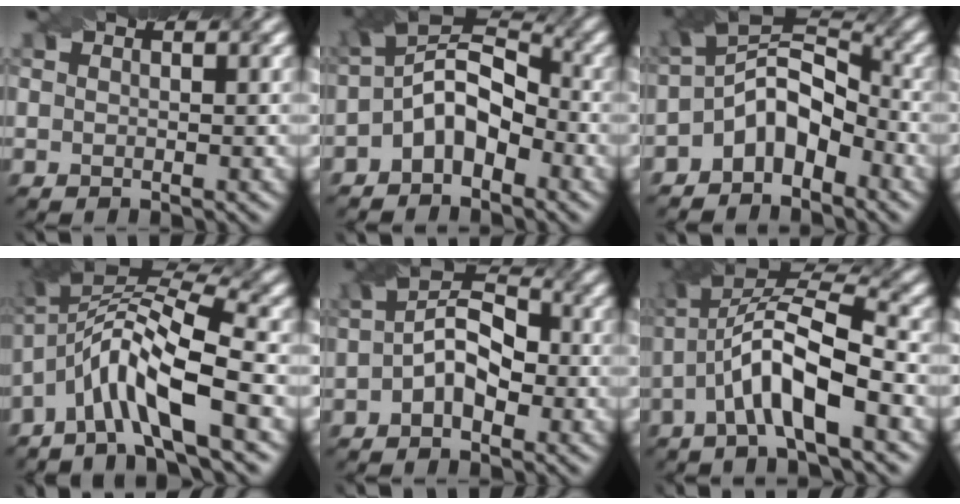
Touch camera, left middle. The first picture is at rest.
{"total": 6.0, "force": [-2.2, 3.5, 4.3], "torque": [-0.071, 0.016, -0.050]}
{"total": 6.4, "force": [-3.2, 3.6, 4.2], "torque": [-0.057, 0.013, -0.071]}
{"total": 8.6, "force": [-2.8, 2.4, 7.7], "torque": [-0.143, 0.021, -0.066]}
{"total": 5.1, "force": [-0.8, 3.1, 4.0], "torque": [-0.064, 0.011, -0.021]}
{"total": 8.2, "force": [-2.3, 2.3, 7.5], "torque": [-0.139, 0.022, -0.049]}